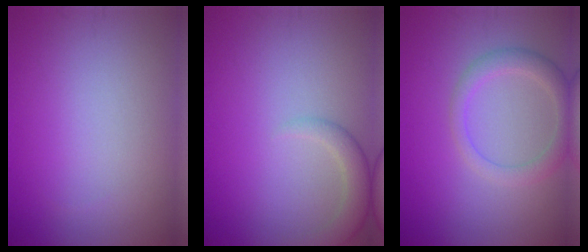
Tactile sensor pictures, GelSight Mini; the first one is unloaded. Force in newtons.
{"total": 2.5, "press": 2.5, "slide": 0.2}
{"total": 2.9, "press": 2.9, "slide": 0.1}